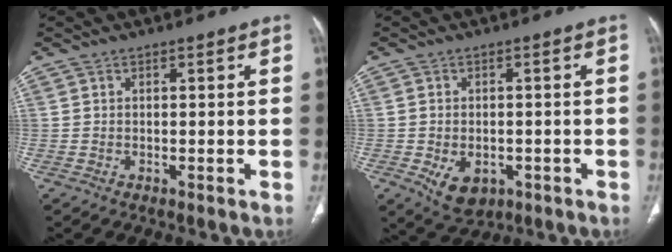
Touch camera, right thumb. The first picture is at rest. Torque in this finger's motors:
{"motor_torque": [-0.10, 0.33, -0.13, -0.19, 0.14]}